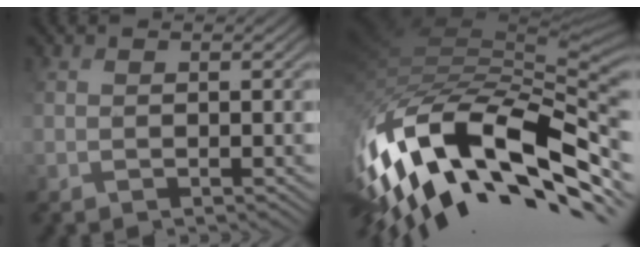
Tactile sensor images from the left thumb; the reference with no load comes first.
{"total": 17.1, "force": [-7.8, 6.9, 13.6], "torque": [-0.287, -0.014, -0.120]}